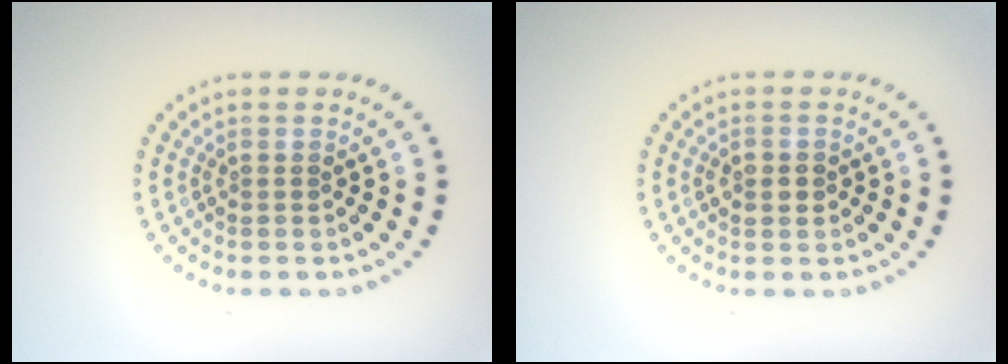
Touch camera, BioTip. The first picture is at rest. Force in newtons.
{"total": 1.9, "press": 1.9, "slide": 0.1}